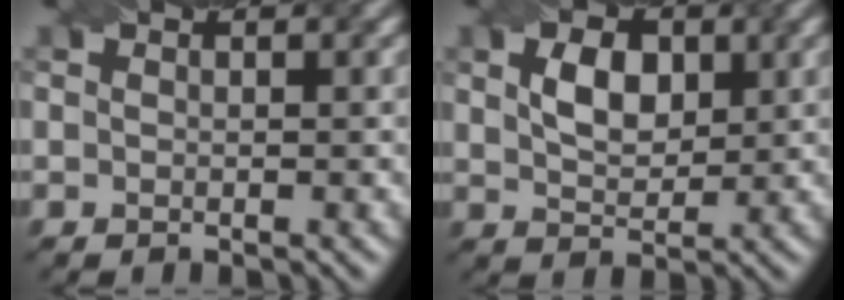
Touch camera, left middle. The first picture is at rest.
{"total": 3.8, "force": [1.2, 2.4, 2.7], "torque": [-0.054, 0.003, 0.023]}